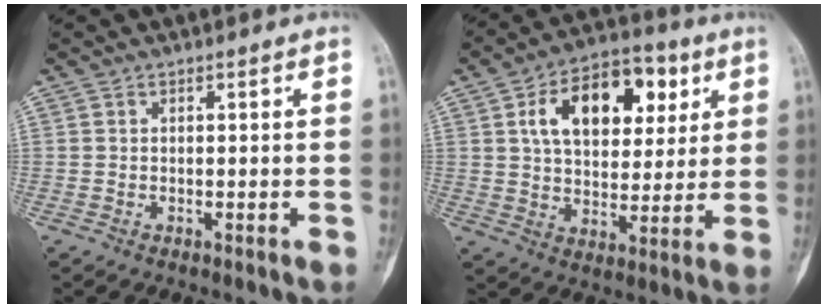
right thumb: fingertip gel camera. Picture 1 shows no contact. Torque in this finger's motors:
{"motor_torque": [-0.88, 1.53, 1.34, 0.55, 0.15]}